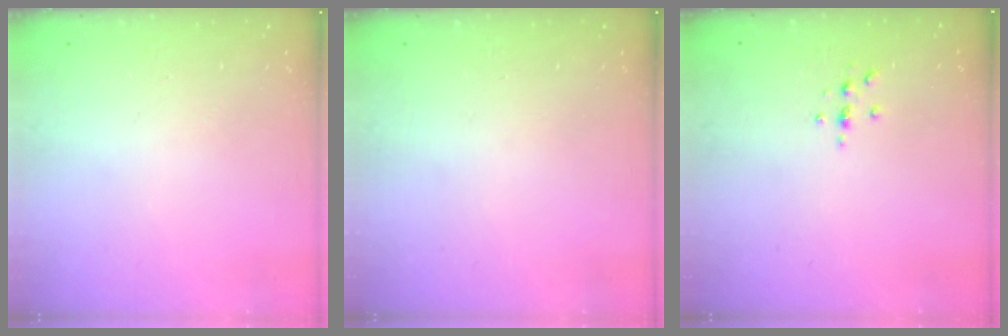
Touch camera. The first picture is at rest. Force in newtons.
{"total": 0.0}
{"total": 2.2, "press": 2.1, "slide": 0.2}